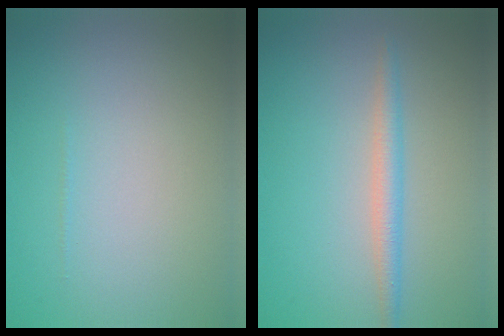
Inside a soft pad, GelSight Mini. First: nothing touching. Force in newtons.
{"total": 2.2, "press": 2.2, "slide": 0.0}